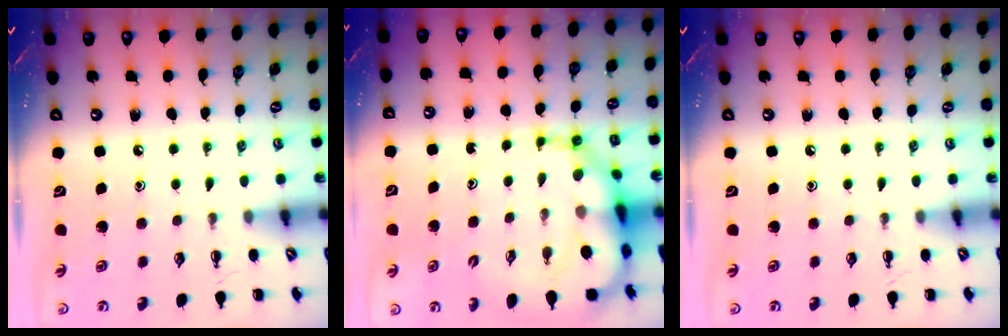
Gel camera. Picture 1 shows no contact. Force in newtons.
{"total": 12.9, "press": 12.3, "slide": 3.9}
{"total": 0.0}